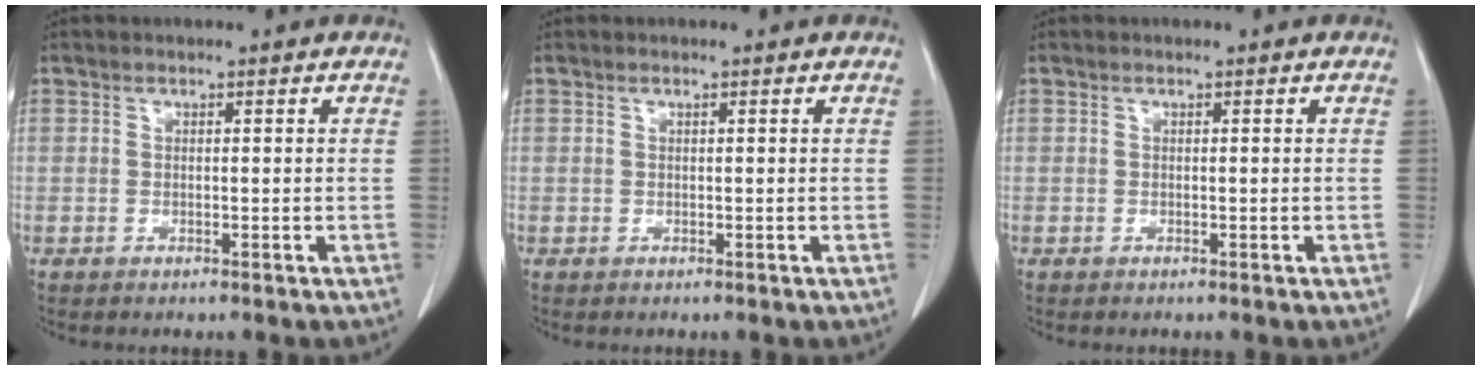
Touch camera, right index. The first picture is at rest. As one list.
[{"total": 0.0}, {"total": 0.0}]